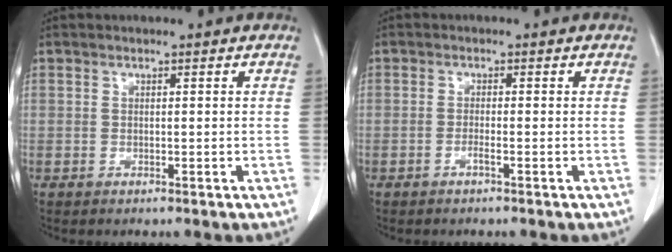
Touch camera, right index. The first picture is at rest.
{"total": 1.0, "force": [-0.7, -0.1, 0.8], "torque": [-0.017, 0.001, -0.012]}